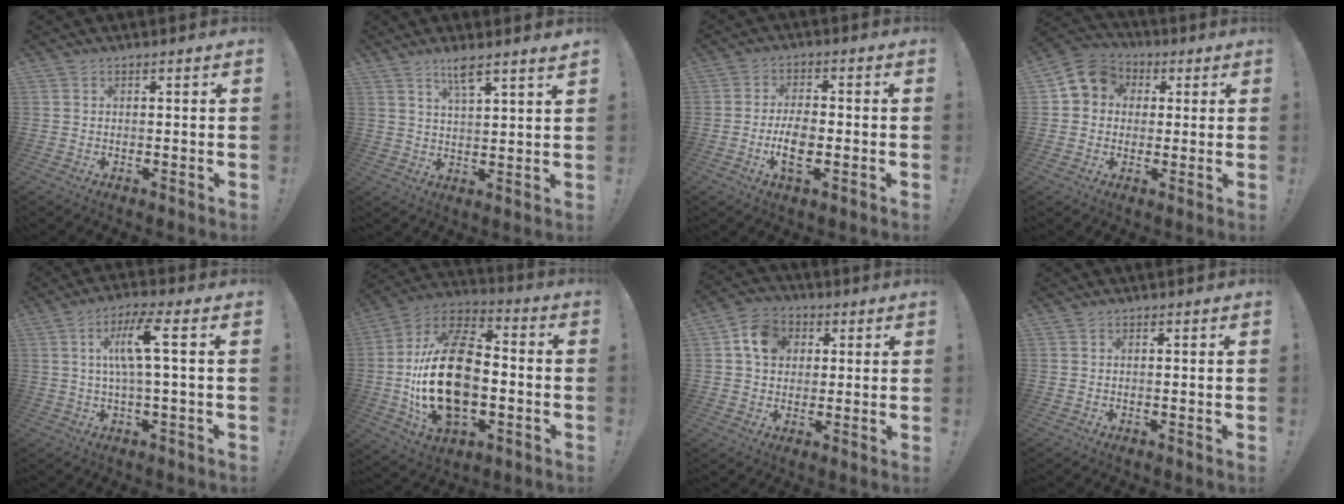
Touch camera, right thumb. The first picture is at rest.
{"total": 5.9, "force": [4.5, 0.2, 3.8], "torque": [-0.067, -0.023, 0.074]}
{"total": 7.8, "force": [-2.0, 3.5, 6.7], "torque": [-0.119, -0.005, -0.039]}
{"total": 9.1, "force": [2.3, 8.0, 3.6], "torque": [-0.055, 0.005, 0.048]}
{"total": 9.9, "force": [1.6, 1.0, 9.7], "torque": [-0.182, 0.009, 0.023]}
{"total": 26.3, "force": [-2.6, 15.8, 20.9], "torque": [-0.394, 0.024, -0.036]}
{"total": 10.4, "force": [3.0, 8.5, 5.1], "torque": [-0.079, 0.006, 0.061]}
{"total": 0.0}